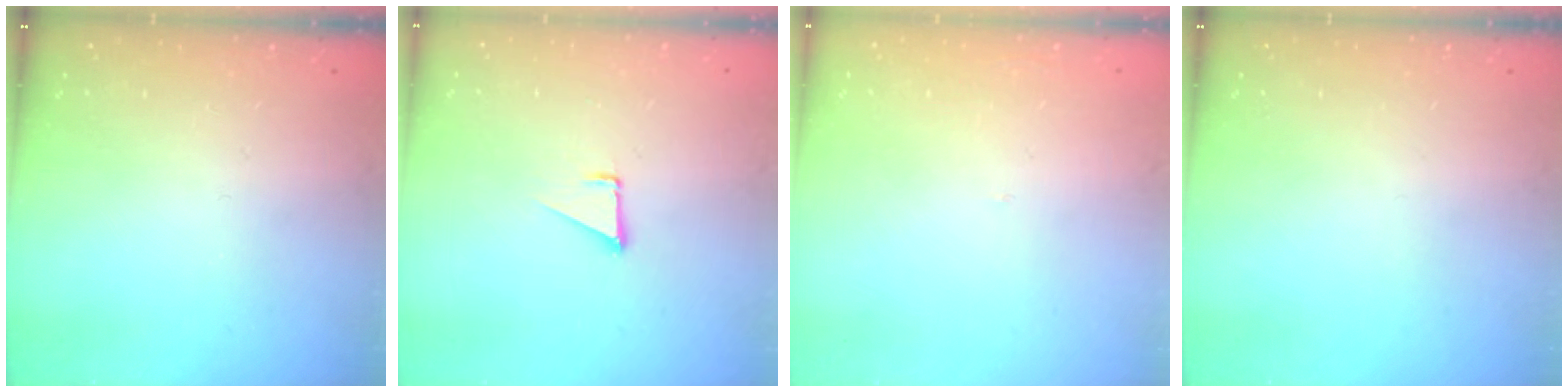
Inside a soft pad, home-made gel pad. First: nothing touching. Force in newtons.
{"total": 1.6, "press": 1.5, "slide": 0.1}
{"total": 1.7, "press": 1.6, "slide": 0.1}
{"total": 0.0}